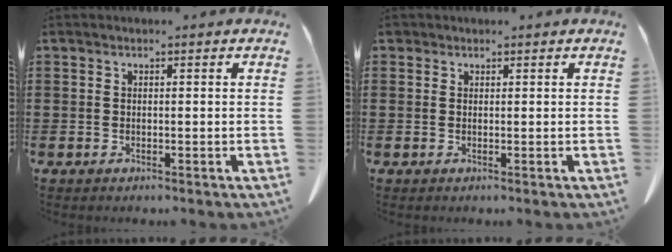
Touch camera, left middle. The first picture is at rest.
{"total": 0.7, "force": [0.4, 0.5, 0.2], "torque": [-0.007, 0.003, 0.008]}